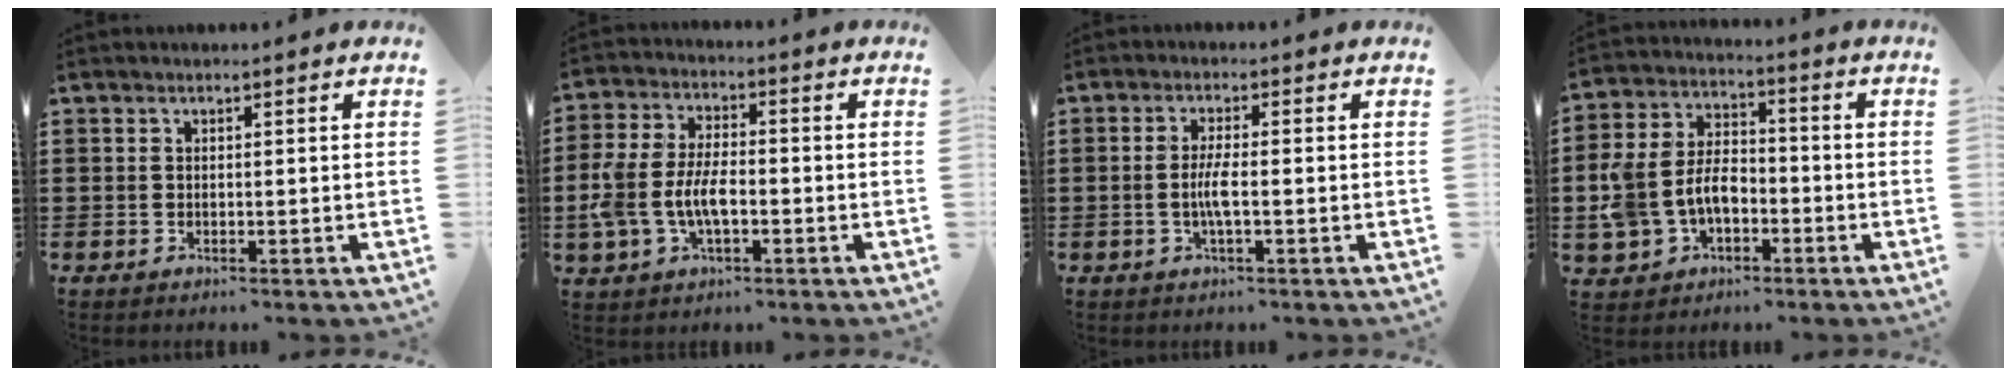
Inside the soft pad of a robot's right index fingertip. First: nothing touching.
{"total": 7.7, "force": [-1.9, 4.2, 6.2], "torque": [-0.159, -0.003, -0.045]}
{"total": 3.6, "force": [-0.7, 0.5, 3.5], "torque": [-0.076, -0.007, -0.018]}
{"total": 7.9, "force": [-1.9, 5.7, 5.2], "torque": [-0.148, 0.004, -0.045]}